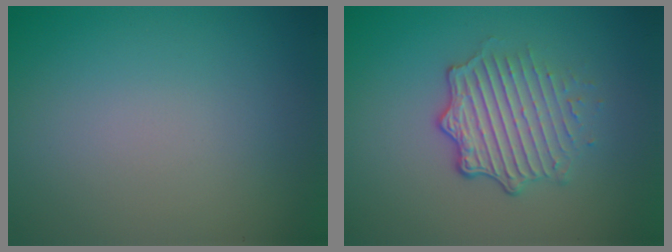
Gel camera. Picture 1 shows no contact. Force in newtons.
{"total": 4.6, "press": 3.3, "slide": 3.3}